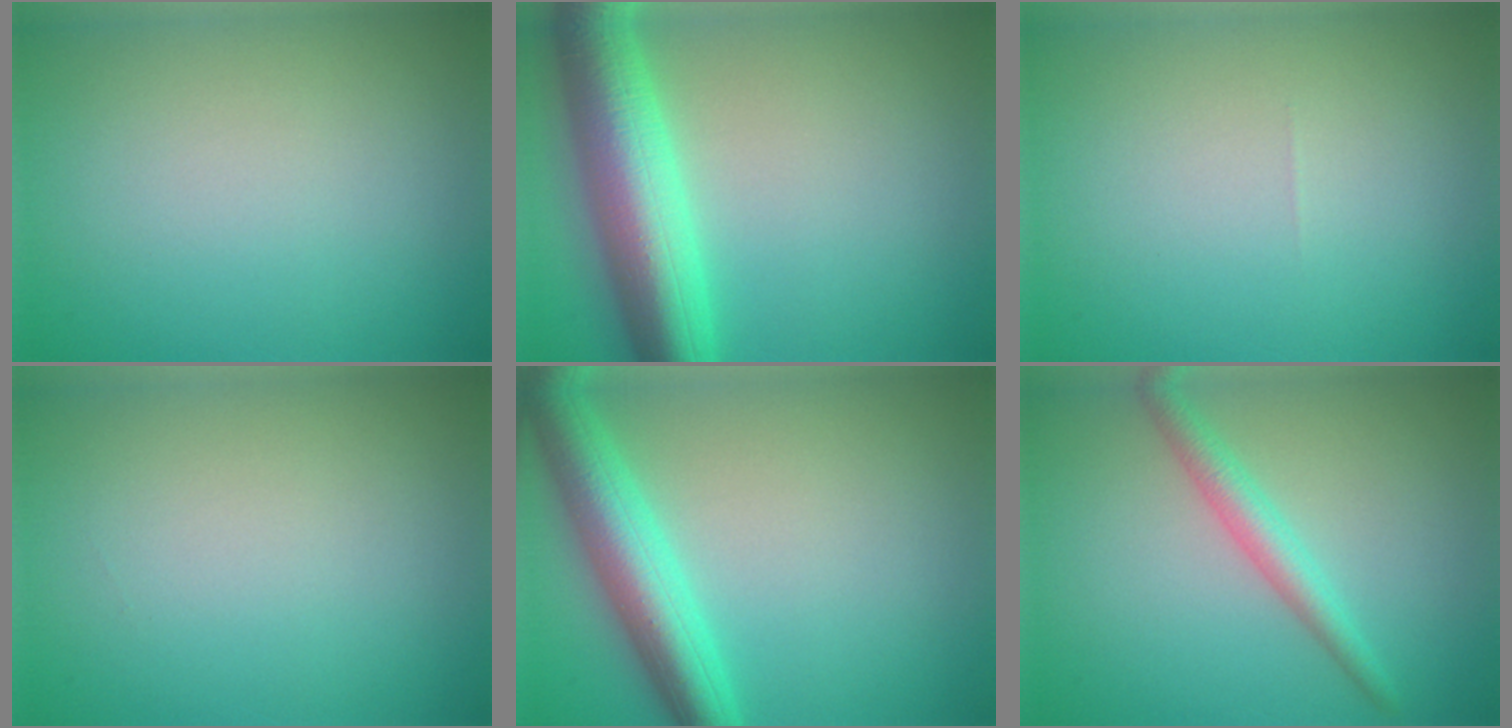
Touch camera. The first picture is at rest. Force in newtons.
{"total": 8.9, "press": 8.9, "slide": 0.0}
{"total": 0.0}
{"total": 0.0}
{"total": 6.2, "press": 6.2, "slide": 0.3}
{"total": 2.7, "press": 2.7, "slide": 0.1}